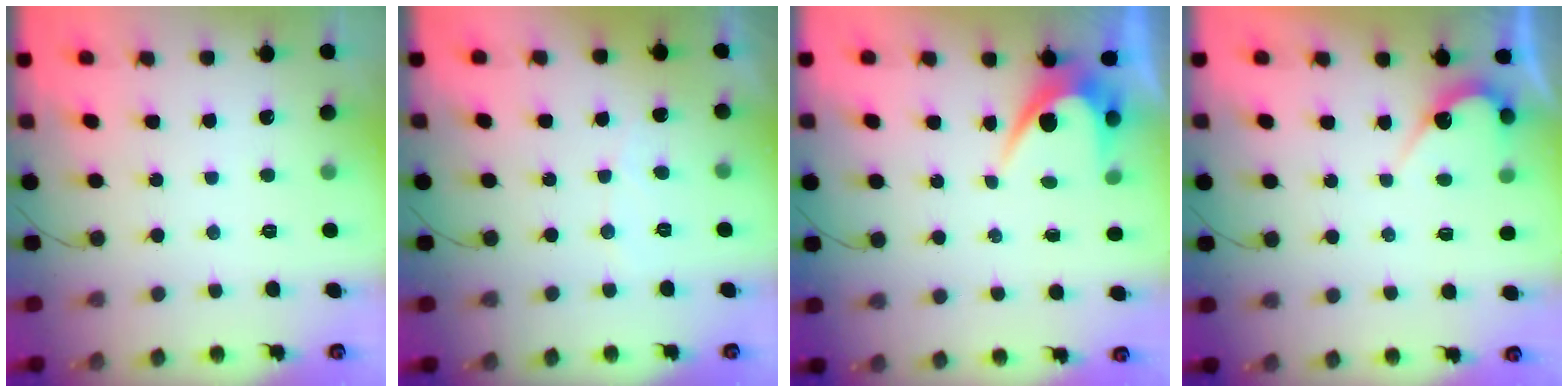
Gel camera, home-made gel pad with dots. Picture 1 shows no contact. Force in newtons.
{"total": 2.8, "press": 2.8, "slide": 0.2}
{"total": 5.7, "press": 5.7, "slide": 0.3}
{"total": 5.5, "press": 5.5, "slide": 0.4}